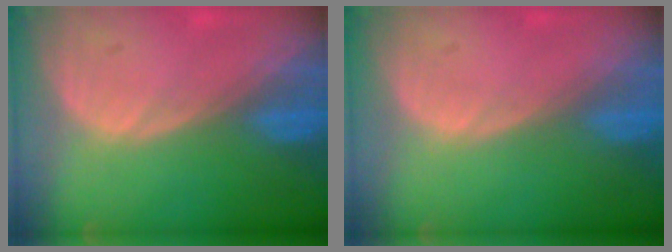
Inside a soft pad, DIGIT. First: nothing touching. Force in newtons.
{"total": 0.0}